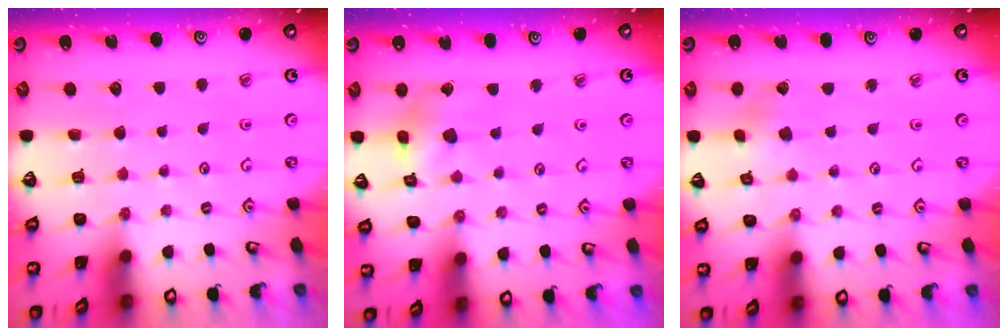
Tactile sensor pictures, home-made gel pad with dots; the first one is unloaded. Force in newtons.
{"total": 8.0, "press": 8.0, "slide": 0.9}
{"total": 2.0, "press": 2.0, "slide": 0.3}